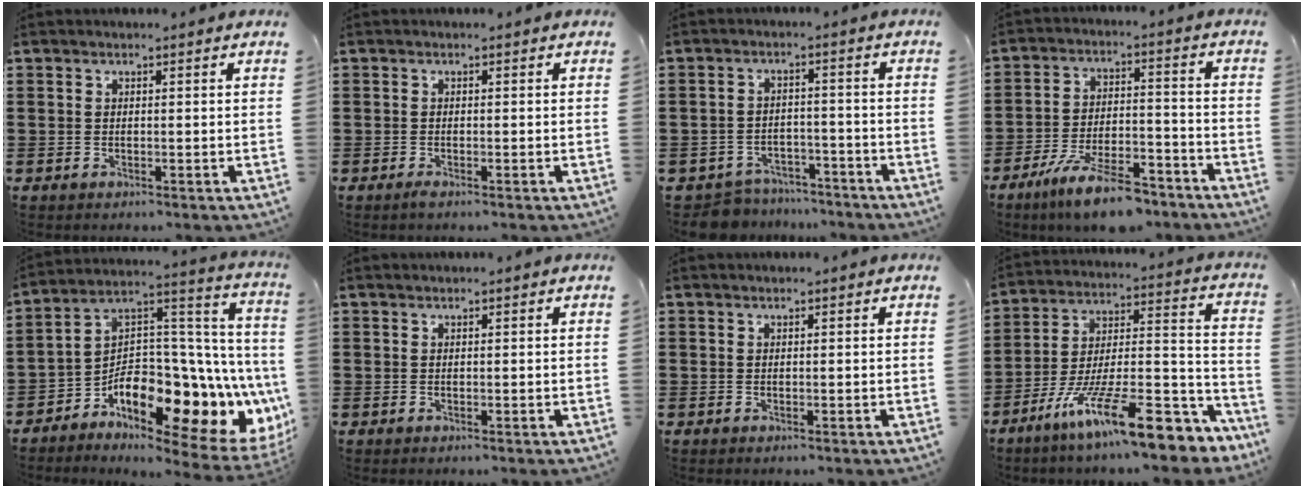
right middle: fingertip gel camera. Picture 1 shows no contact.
{"total": 0.5, "force": [-0.3, 0.0, 0.4], "torque": [-0.007, -0.005, -0.005]}
{"total": 5.1, "force": [-5.1, 0.9, -0.1], "torque": [-0.008, 0.009, -0.106]}
{"total": 10.2, "force": [-8.3, 1.9, 5.6], "torque": [-0.103, 0.018, -0.156]}
{"total": 11.3, "force": [-6.4, 4.8, 8.0], "torque": [-0.150, -0.035, -0.120]}
{"total": 0.0}
{"total": 0.0}
{"total": 16.9, "force": [-11.1, 3.7, 12.2], "torque": [-0.202, 0.030, -0.183]}